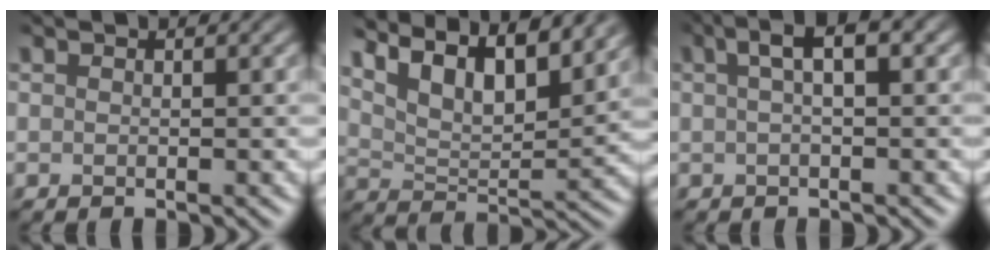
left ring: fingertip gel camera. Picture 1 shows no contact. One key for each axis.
{"total": 8.6, "fx": 6.0, "fy": 2.9, "fz": 5.4, "tx": -0.094, "ty": 0.011, "tz": 0.087}
{"total": 2.8, "fx": 0.8, "fy": 0.4, "fz": 2.6, "tx": -0.043, "ty": 0.010, "tz": 0.011}